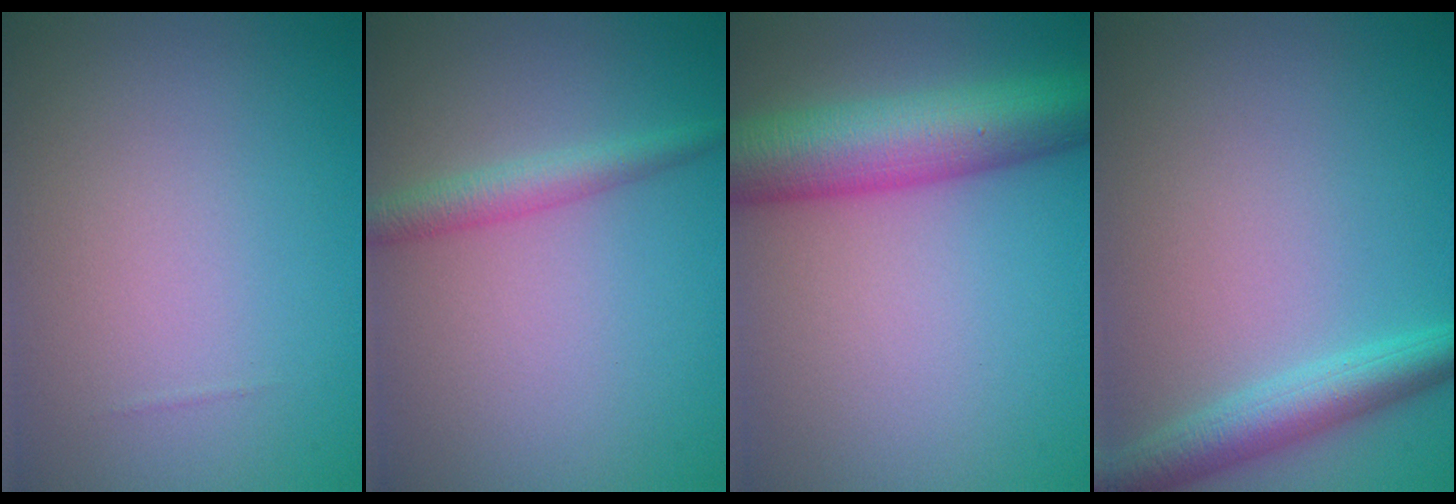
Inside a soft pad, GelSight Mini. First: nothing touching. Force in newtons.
{"total": 2.4, "press": 2.4, "slide": 0.1}
{"total": 8.9, "press": 8.9, "slide": 0.2}
{"total": 3.9, "press": 3.9, "slide": 0.1}